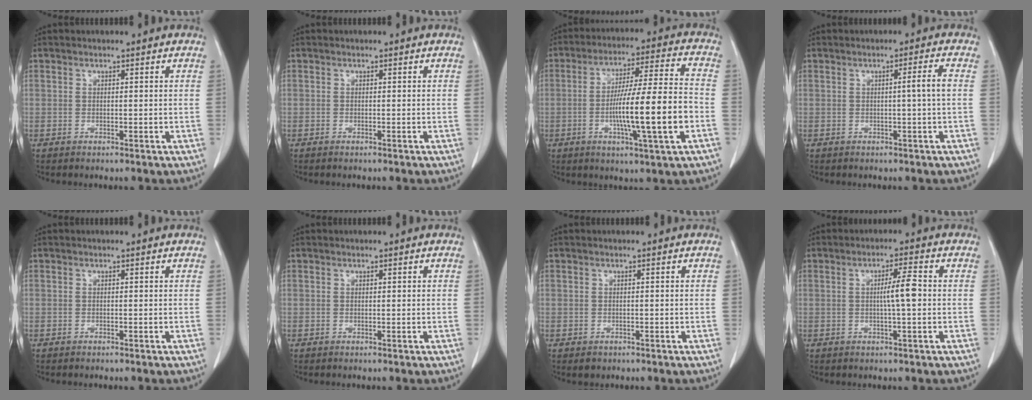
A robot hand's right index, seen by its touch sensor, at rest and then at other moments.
{"total": 0.0}
{"total": 14.6, "force": [-3.5, 0.1, 14.2], "torque": [-0.244, 0.001, -0.060]}
{"total": 2.4, "force": [-0.1, -0.7, 2.3], "torque": [-0.035, 0.000, 0.000]}
{"total": 0.0}
{"total": 0.0}
{"total": 0.9, "force": [-0.3, 0.9, 0.1], "torque": [-0.002, 0.004, 0.000]}
{"total": 4.2, "force": [0.0, 0.0, 4.2], "torque": [-0.072, 0.001, -0.001]}